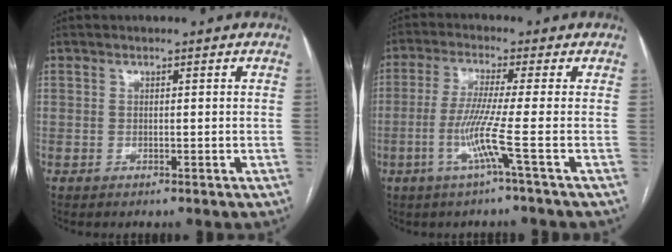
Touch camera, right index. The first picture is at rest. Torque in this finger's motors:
{"motor_torque": [0.50, -0.24, 0.45, 0.12]}